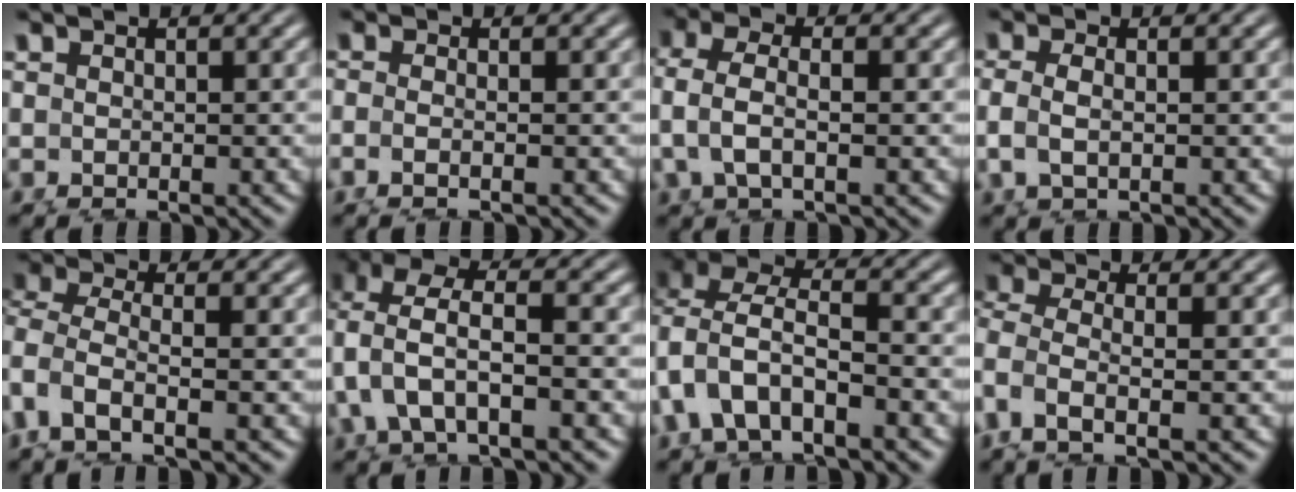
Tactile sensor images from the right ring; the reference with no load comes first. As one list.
[{"total": 2.0, "force": [-0.8, 0.7, 1.7], "torque": [-0.061, -0.018, 0.000]}, {"total": 3.5, "force": [1.2, 1.8, 2.7], "torque": [-0.080, -0.013, 0.032]}, {"total": 2.3, "force": [0.2, 1.3, 1.9], "torque": [-0.064, -0.015, 0.015]}, {"total": 5.5, "force": [-0.8, 4.5, 3.1], "torque": [-0.107, -0.031, 0.002]}, {"total": 5.7, "force": [1.7, 3.9, 3.9], "torque": [-0.102, 0.001, 0.029]}, {"total": 8.3, "force": [0.4, 6.6, 5.0], "torque": [-0.112, -0.008, 0.001]}, {"total": 4.2, "force": [-0.1, 3.2, 2.7], "torque": [-0.100, -0.032, 0.017]}]